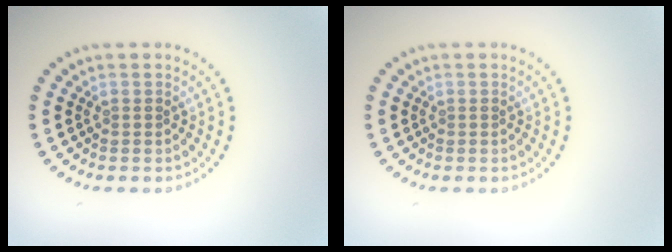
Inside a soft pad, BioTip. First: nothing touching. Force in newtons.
{"total": 0.0}